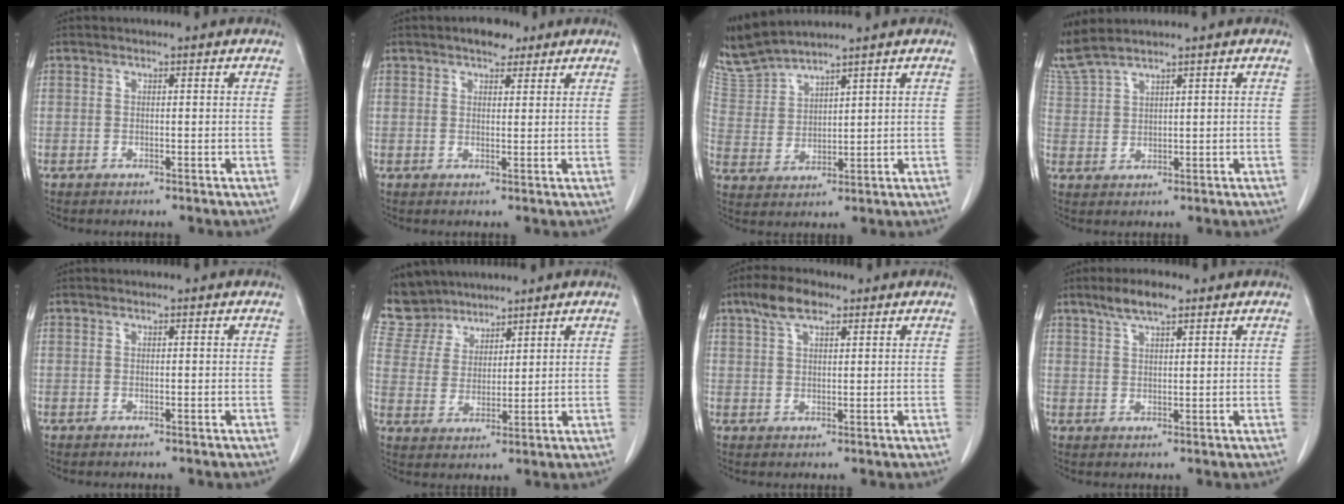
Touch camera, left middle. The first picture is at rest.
{"total": 3.4, "force": [2.5, 1.6, 1.7], "torque": [-0.028, 0.007, 0.036]}
{"total": 6.9, "force": [6.7, -0.3, 1.5], "torque": [-0.053, 0.007, 0.150]}
{"total": 5.0, "force": [4.6, -0.5, 1.8], "torque": [-0.060, 0.015, 0.107]}
{"total": 0.0}
{"total": 8.1, "force": [7.4, 3.5, 0.0], "torque": [-0.007, 0.013, 0.153]}
{"total": 5.3, "force": [3.4, 2.1, 3.5], "torque": [-0.074, 0.015, 0.064]}
{"total": 4.8, "force": [3.4, 1.1, 3.2], "torque": [-0.068, 0.009, 0.063]}